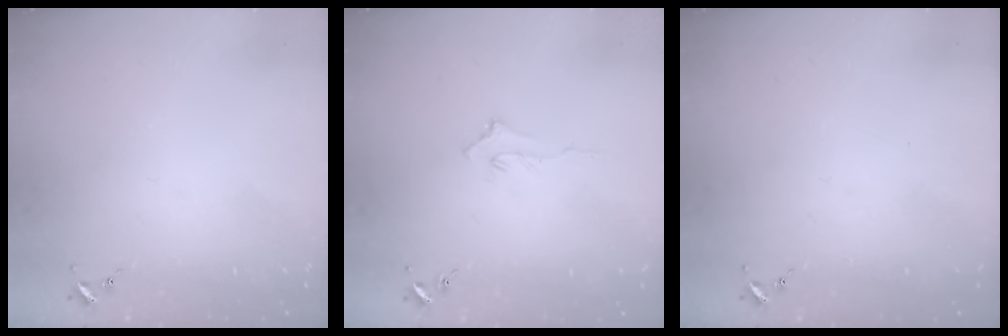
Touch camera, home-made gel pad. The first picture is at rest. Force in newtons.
{"total": 2.9, "press": 2.9, "slide": 0.4}
{"total": 0.0}